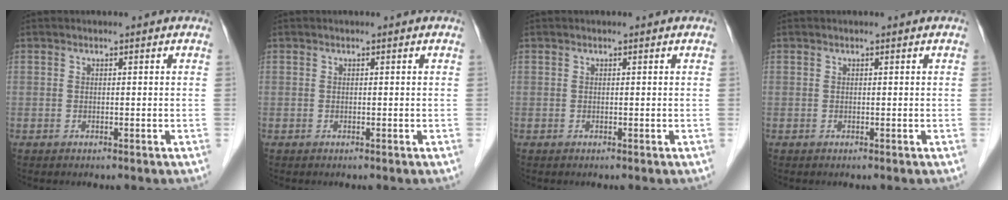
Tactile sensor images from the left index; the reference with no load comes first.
{"total": 0.0}
{"total": 0.0}
{"total": 0.0}